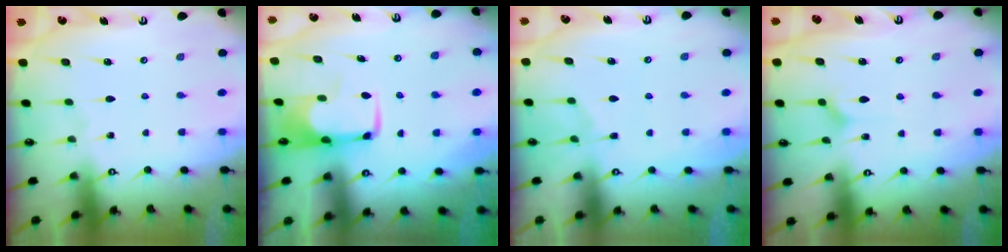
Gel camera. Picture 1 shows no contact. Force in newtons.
{"total": 1.8, "press": 1.7, "slide": 0.4}
{"total": 5.9, "press": 5.7, "slide": 1.3}
{"total": 4.1, "press": 4.0, "slide": 0.6}